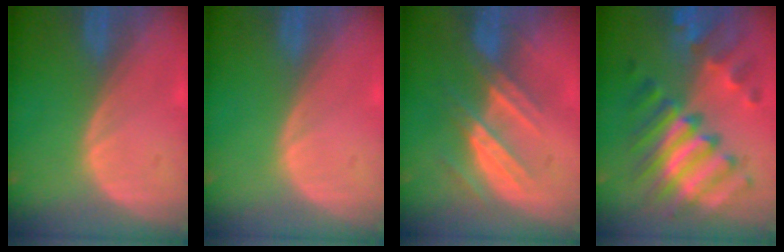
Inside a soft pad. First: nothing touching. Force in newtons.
{"total": 0.0}
{"total": 7.3, "press": 6.8, "slide": 2.6}
{"total": 11.8, "press": 11.7, "slide": 1.2}